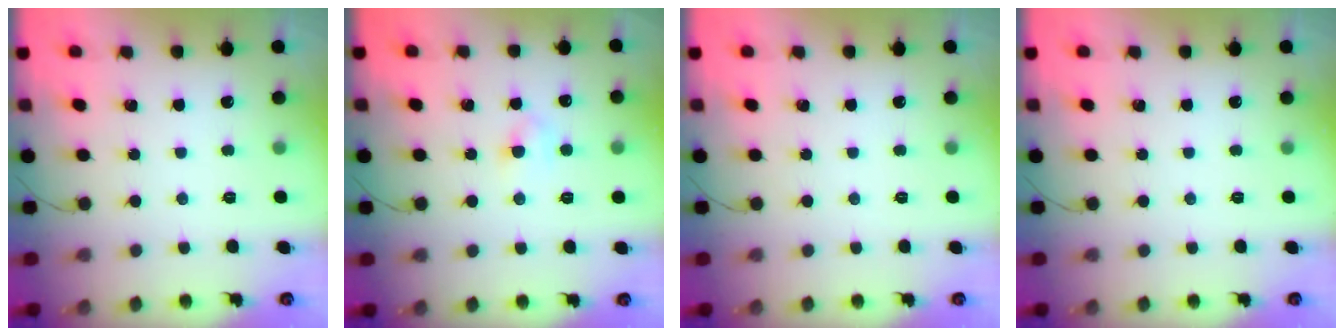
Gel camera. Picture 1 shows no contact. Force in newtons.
{"total": 3.9, "press": 3.7, "slide": 1.1}
{"total": 0.0}
{"total": 0.0}